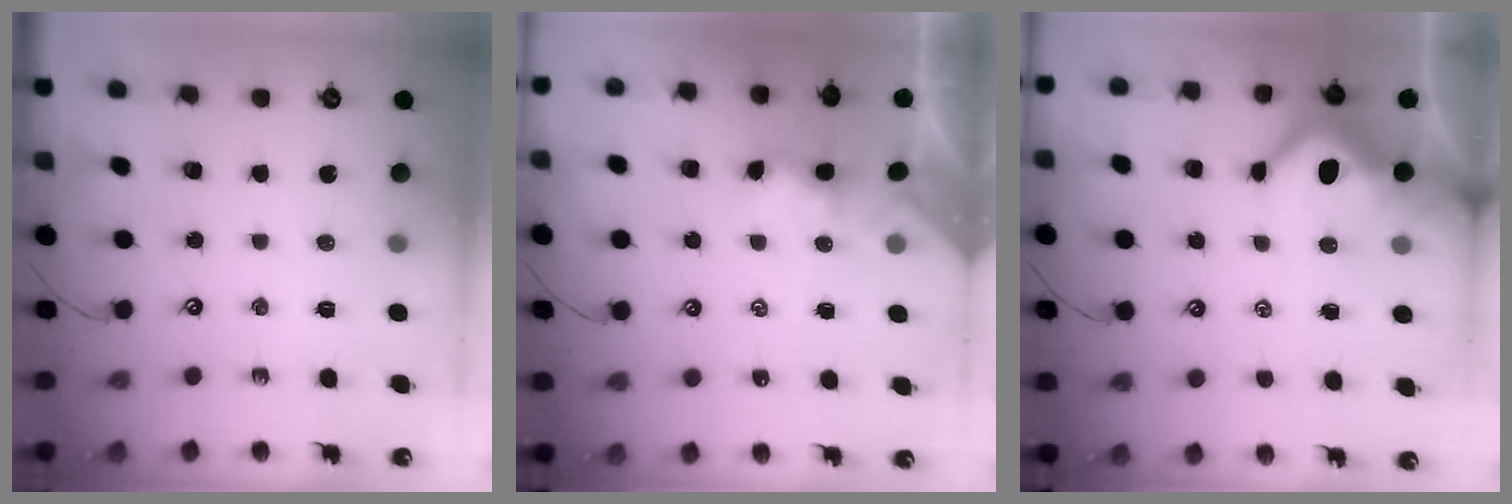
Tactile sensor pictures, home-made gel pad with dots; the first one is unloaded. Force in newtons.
{"total": 1.2, "press": 1.1, "slide": 0.5}
{"total": 11.2, "press": 11.1, "slide": 1.8}